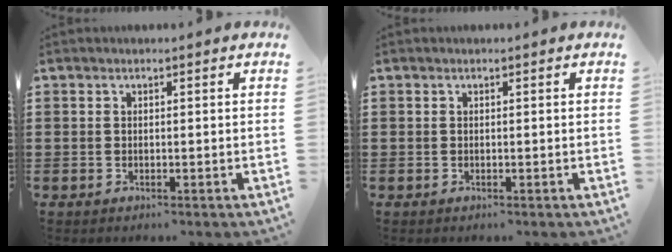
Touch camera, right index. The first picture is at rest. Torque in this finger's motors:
{"motor_torque": [-0.07, 0.08, 0.00, 0.00]}